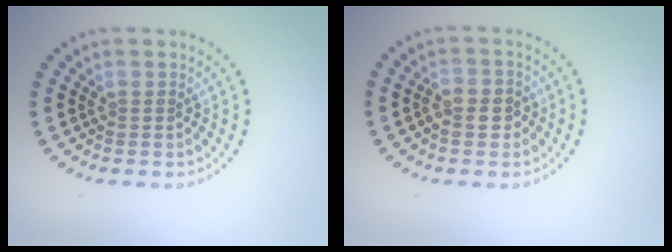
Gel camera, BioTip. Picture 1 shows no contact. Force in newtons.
{"total": 2.1, "press": 2.0, "slide": 0.6}